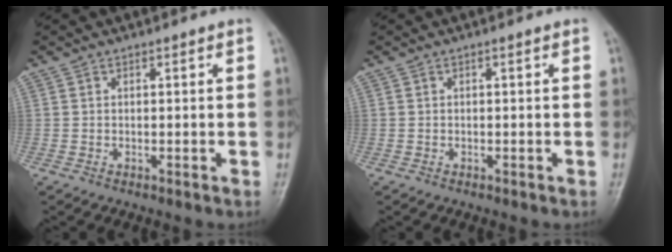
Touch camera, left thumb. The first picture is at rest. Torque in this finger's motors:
{"motor_torque": [-0.18, 0.18, -0.01, -0.01, 0.00]}